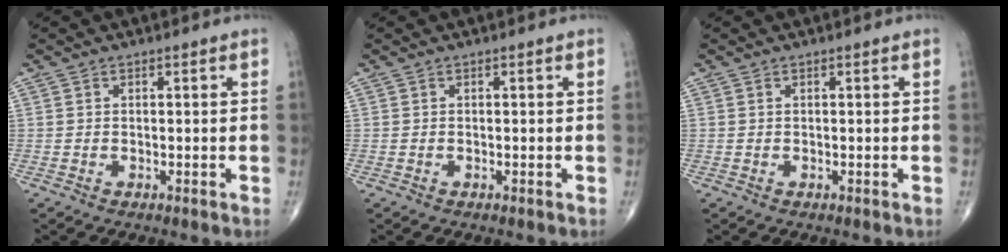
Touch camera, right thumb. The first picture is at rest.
{"total": 0.0}
{"total": 0.0}